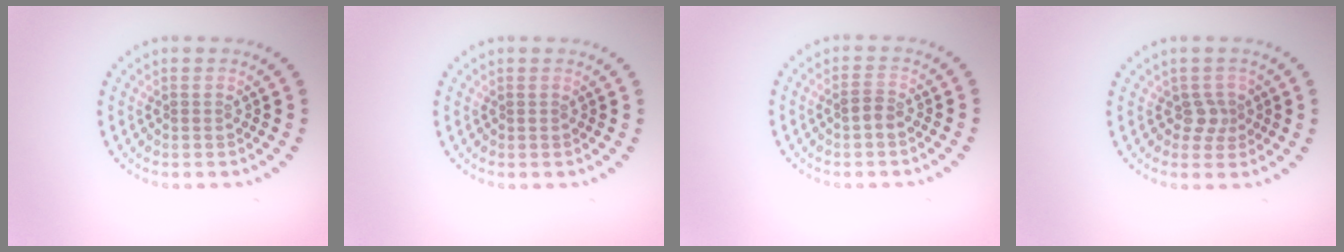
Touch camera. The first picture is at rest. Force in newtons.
{"total": 0.0}
{"total": 1.2, "press": 1.2, "slide": 0.4}
{"total": 1.8, "press": 1.3, "slide": 1.3}